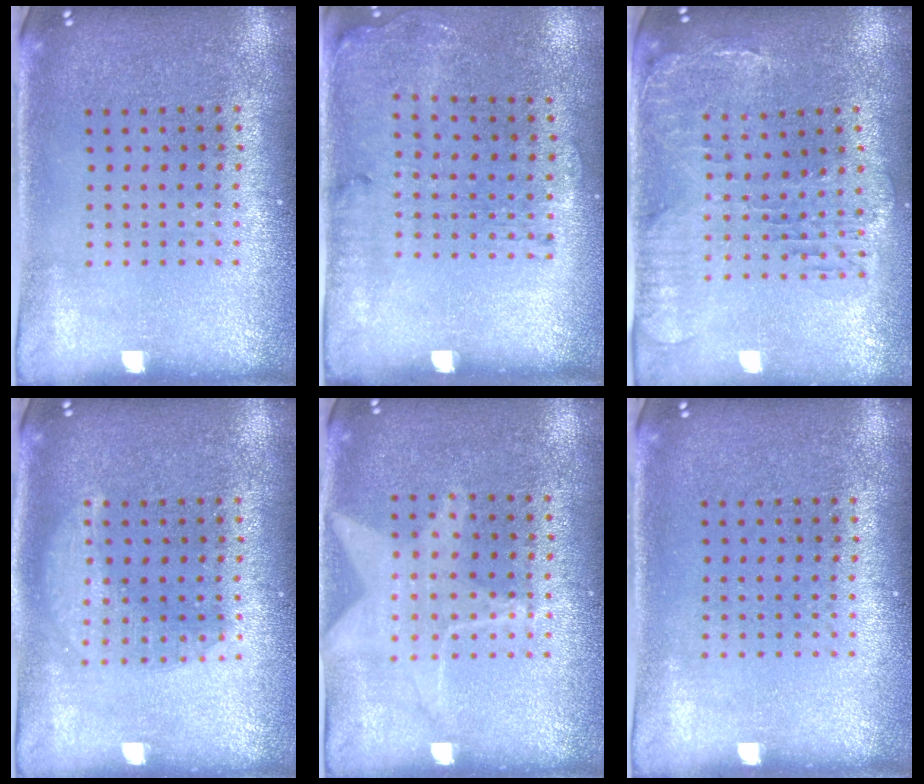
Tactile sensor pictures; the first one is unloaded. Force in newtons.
{"total": 1.7, "press": 1.2, "slide": 1.2}
{"total": 0.9, "press": 0.8, "slide": 0.3}
{"total": 2.2, "press": 2.2, "slide": 0.3}
{"total": 1.3, "press": 1.2, "slide": 0.3}
{"total": 0.0}